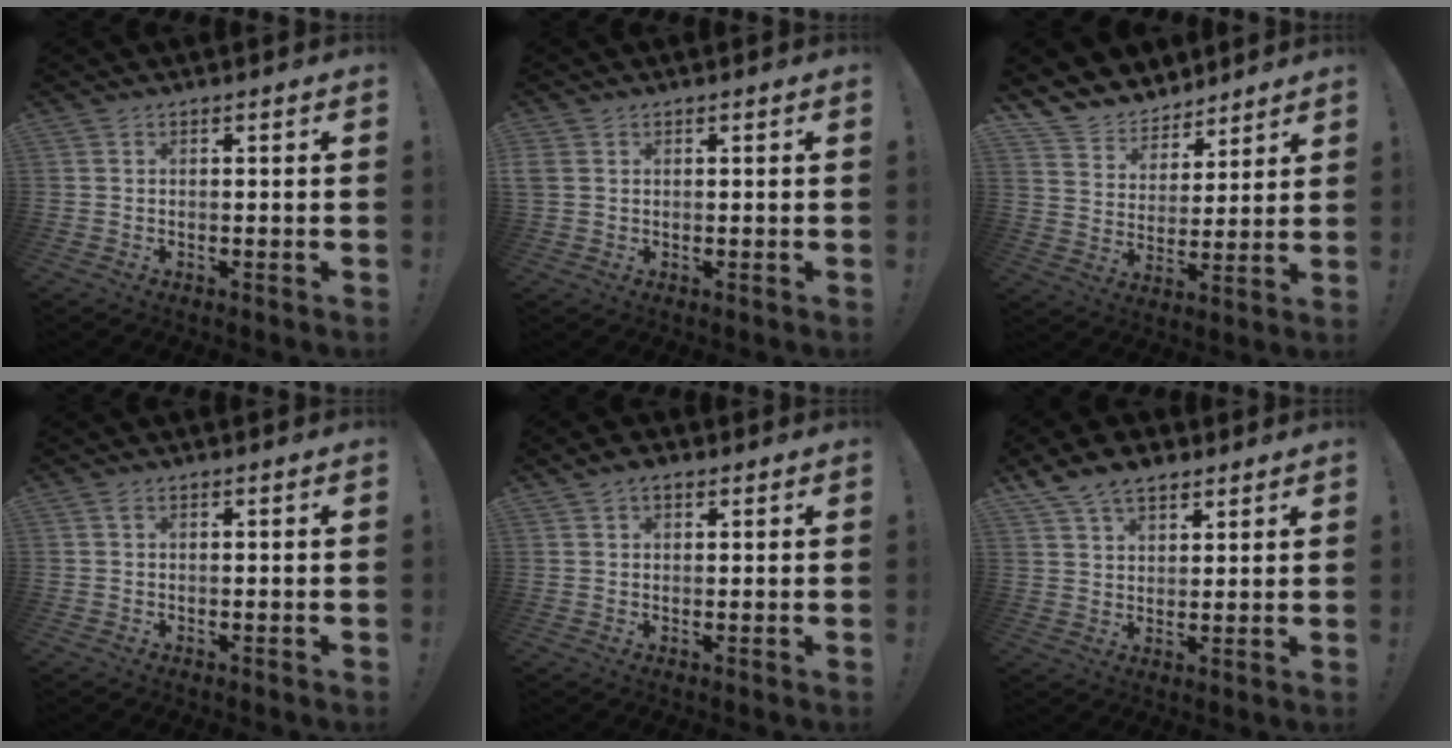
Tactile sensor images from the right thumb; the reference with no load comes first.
{"total": 2.6, "force": [1.0, 2.0, 1.3], "torque": [-0.033, 0.006, 0.022]}
{"total": 8.7, "force": [6.9, 5.3, 0.4], "torque": [-0.020, -0.064, 0.139]}
{"total": 0.7, "force": [0.3, 0.5, 0.5], "torque": [-0.011, 0.002, 0.004]}
{"total": 3.1, "force": [1.8, 1.9, 1.6], "torque": [-0.021, -0.004, 0.031]}
{"total": 8.6, "force": [6.4, 4.7, 3.3], "torque": [-0.061, -0.025, 0.124]}